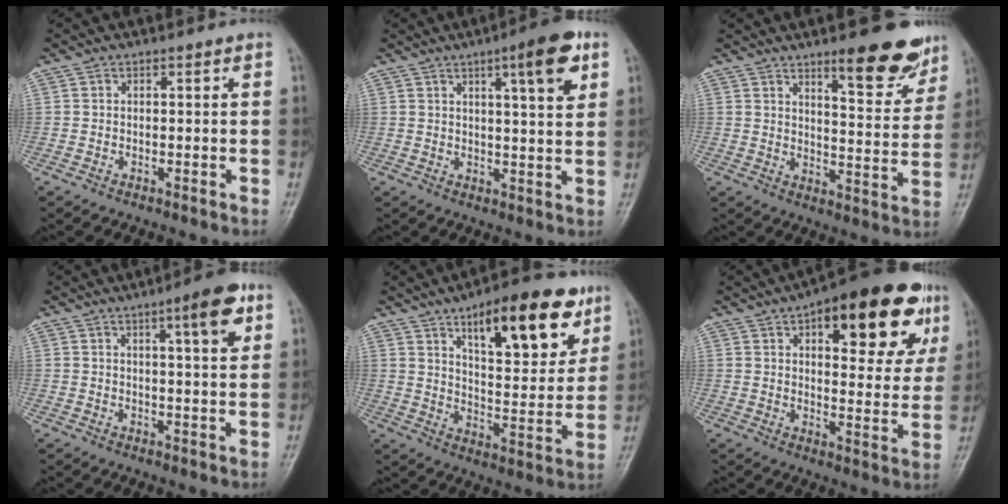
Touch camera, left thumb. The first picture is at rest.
{"total": 9.2, "force": [4.4, 1.9, 7.9], "torque": [-0.102, -0.017, 0.058]}
{"total": 12.5, "force": [8.6, 3.4, 8.4], "torque": [-0.077, -0.057, 0.122]}
{"total": 7.9, "force": [3.8, 1.7, 6.7], "torque": [-0.086, -0.015, 0.050]}
{"total": 20.1, "force": [11.0, 7.4, 15.1], "torque": [-0.176, -0.049, 0.168]}
{"total": 23.0, "force": [11.2, 9.2, 17.8], "torque": [-0.198, -0.012, 0.151]}